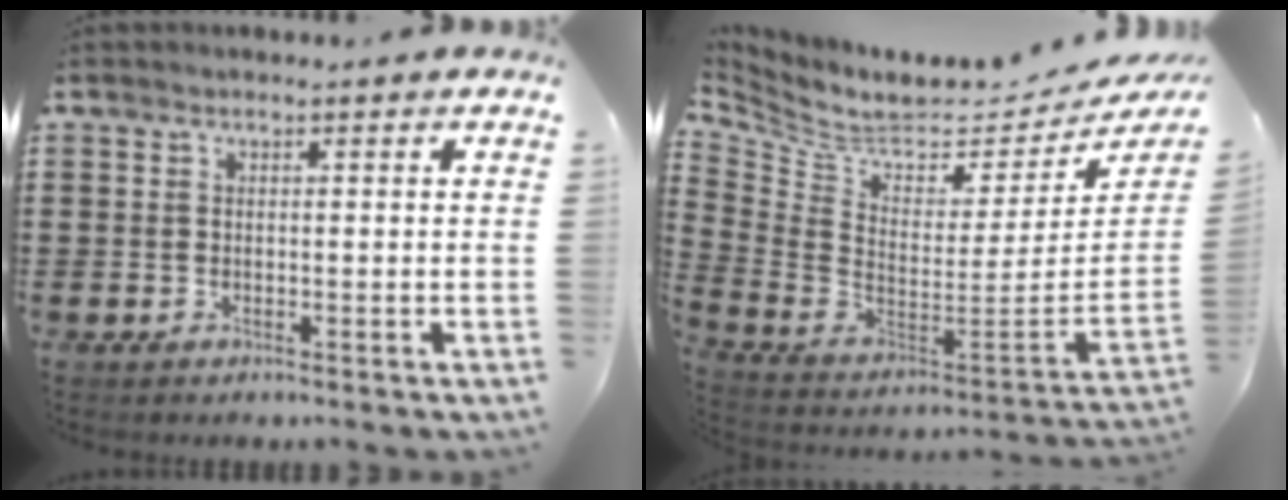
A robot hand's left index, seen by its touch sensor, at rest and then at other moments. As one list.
[{"total": 5.1, "force": [4.0, 1.8, 2.6], "torque": [-0.079, -0.052, 0.065]}]